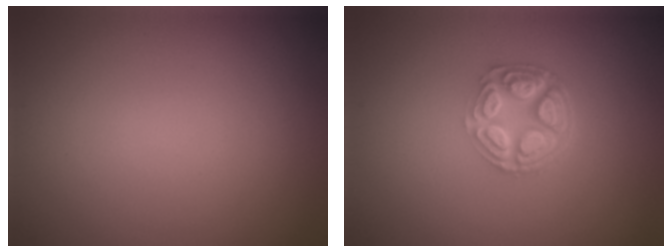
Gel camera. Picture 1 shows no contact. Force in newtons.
{"total": 5.0, "press": 3.7, "slide": 3.3}